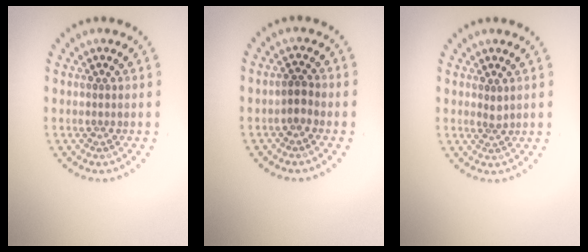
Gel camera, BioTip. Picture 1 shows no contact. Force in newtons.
{"total": 1.2, "press": 1.1, "slide": 0.5}
{"total": 1.0, "press": 0.7, "slide": 0.7}